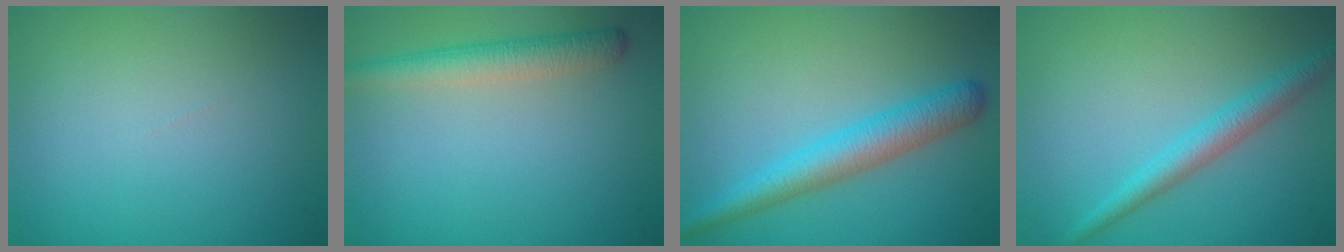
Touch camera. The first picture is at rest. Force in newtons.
{"total": 3.3, "press": 3.3, "slide": 0.1}
{"total": 4.6, "press": 4.6, "slide": 0.1}
{"total": 2.9, "press": 2.9, "slide": 0.1}